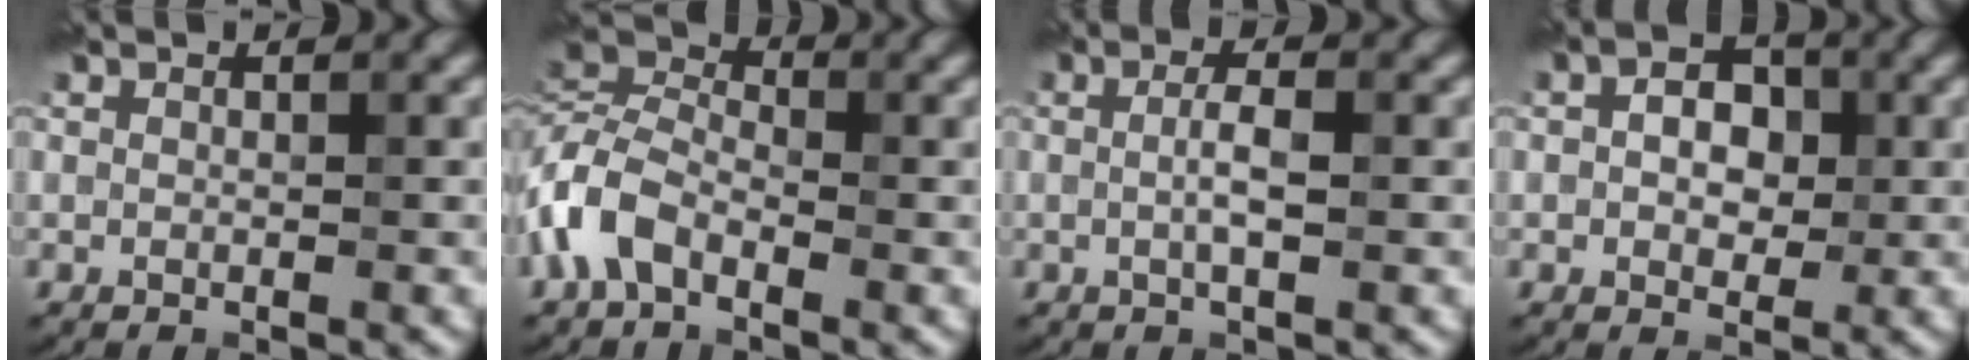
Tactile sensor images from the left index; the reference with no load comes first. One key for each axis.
{"total": 5.2, "fx": -2.6, "fy": 3.3, "fz": 3.1, "tx": -0.073, "ty": 0.006, "tz": -0.072}
{"total": 1.9, "fx": 0.0, "fy": 0.2, "fz": 1.9, "tx": -0.037, "ty": 0.002, "tz": -0.004}
{"total": 3.1, "fx": 0.3, "fy": 2.1, "fz": 2.2, "tx": -0.028, "ty": 0.005, "tz": -0.007}